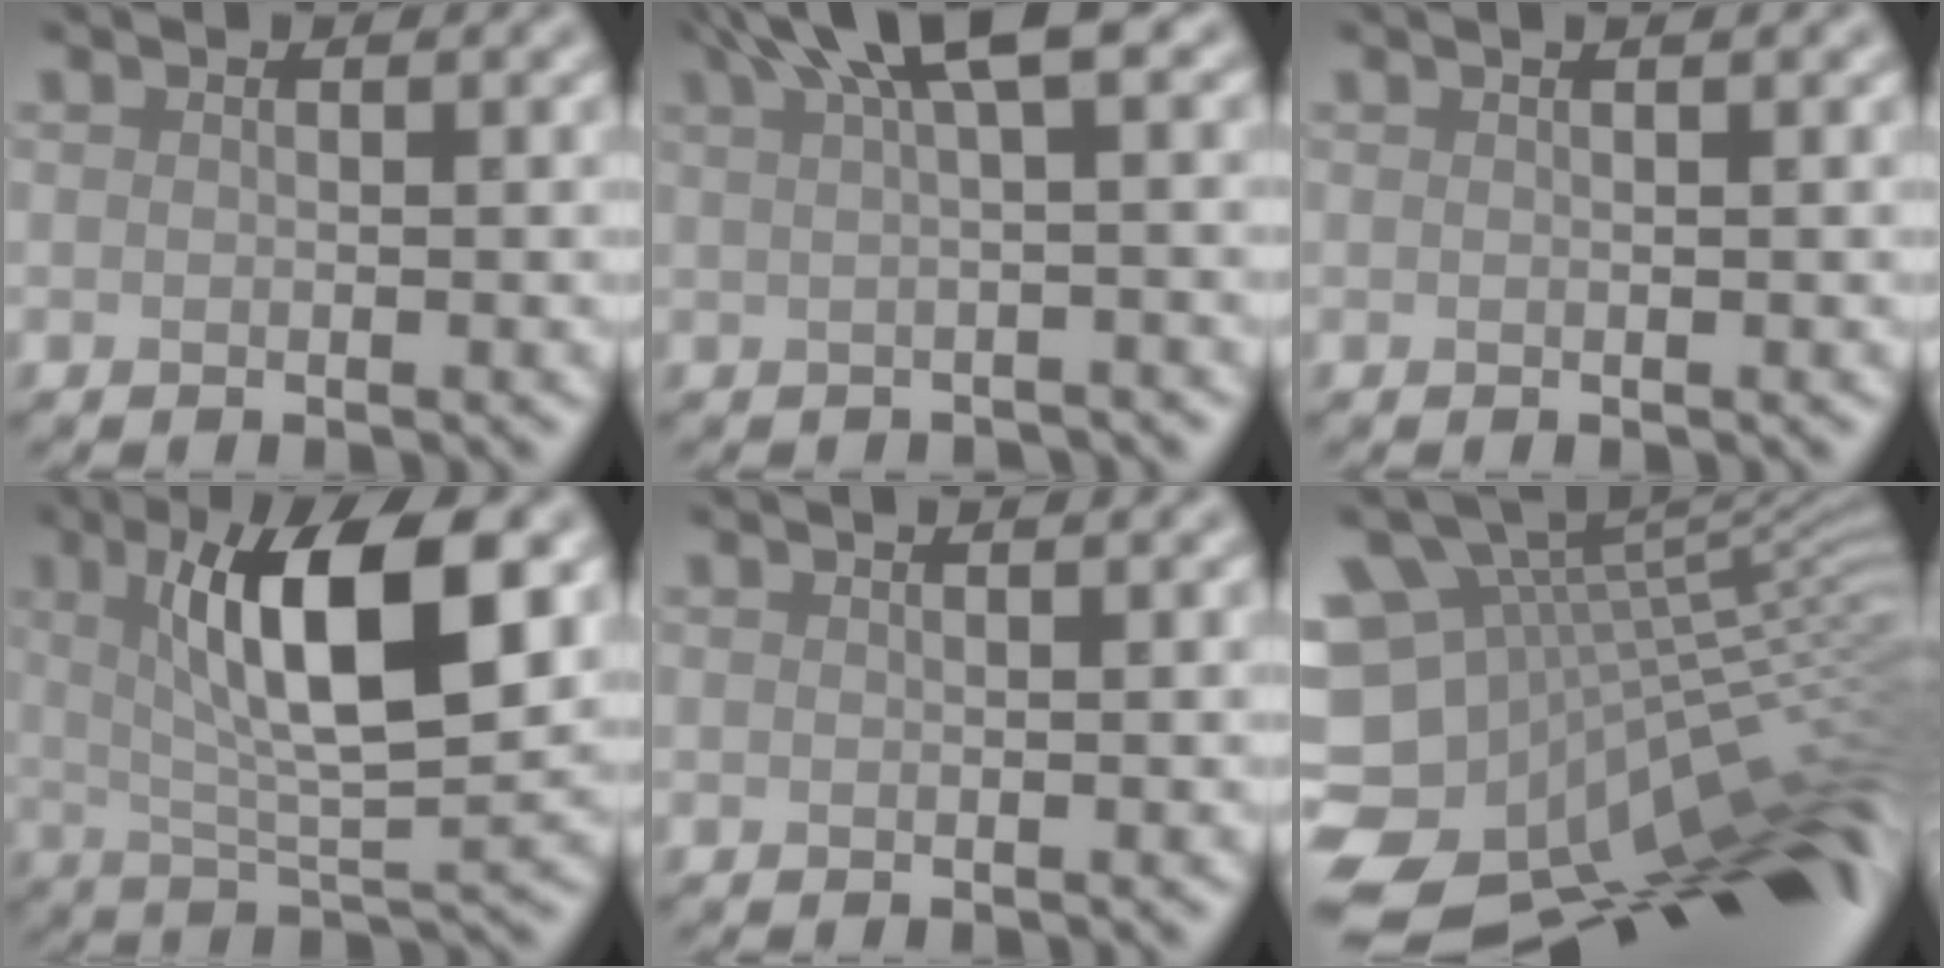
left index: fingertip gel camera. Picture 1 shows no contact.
{"total": 5.4, "force": [2.8, 1.1, 4.5], "torque": [-0.056, 0.022, 0.043]}
{"total": 1.5, "force": [0.8, 0.6, 1.2], "torque": [-0.012, 0.002, 0.002]}
{"total": 9.5, "force": [2.8, 2.5, 8.7], "torque": [-0.135, -0.001, 0.049]}
{"total": 0.8, "force": [0.4, 0.3, 0.6], "torque": [-0.004, 0.005, 0.001]}
{"total": 15.3, "force": [-6.5, 7.7, 11.6], "torque": [-0.192, 0.041, -0.081]}